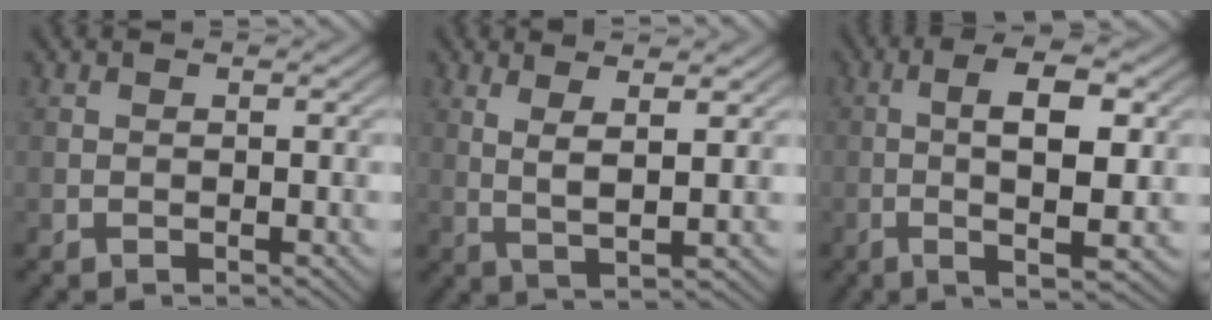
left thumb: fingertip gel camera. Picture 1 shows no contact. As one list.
[{"total": 4.8, "force": [2.3, 0.9, 4.2], "torque": [-0.085, -0.004, 0.051]}, {"total": 8.7, "force": [0.1, 2.2, 8.4], "torque": [-0.145, 0.007, -0.001]}]